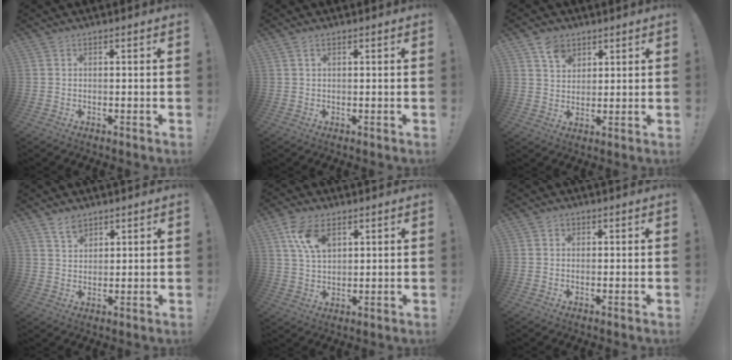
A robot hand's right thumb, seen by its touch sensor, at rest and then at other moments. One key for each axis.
{"total": 1.5, "fx": 0.8, "fy": 0.8, "fz": 1.1, "tx": -0.017, "ty": 0.000, "tz": 0.013}
{"total": 6.7, "fx": 4.2, "fy": 4.8, "fz": 1.9, "tx": -0.022, "ty": -0.023, "tz": 0.078}
{"total": 4.6, "fx": 3.6, "fy": 2.6, "fz": 1.5, "tx": -0.025, "ty": -0.016, "tz": 0.066}
{"total": 10.2, "fx": 5.1, "fy": 5.9, "fz": 6.5, "tx": -0.123, "ty": -0.013, "tz": 0.097}
{"total": 2.3, "fx": 1.0, "fy": 2.0, "fz": 0.6, "tx": -0.006, "ty": -0.001, "tz": 0.016}